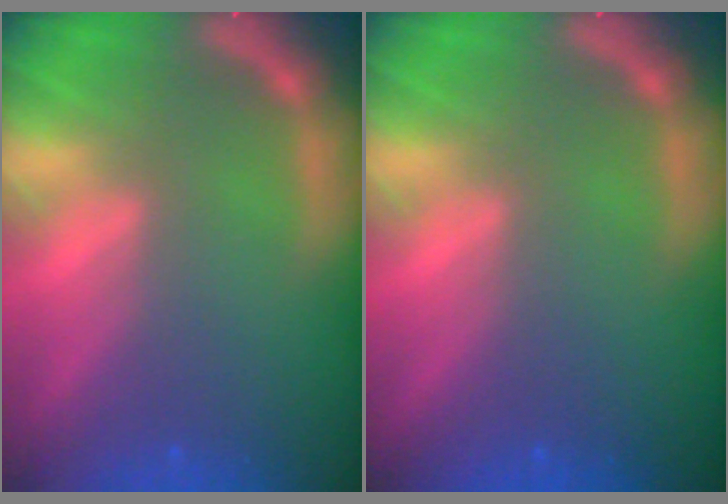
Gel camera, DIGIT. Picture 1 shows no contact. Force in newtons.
{"total": 0.0}